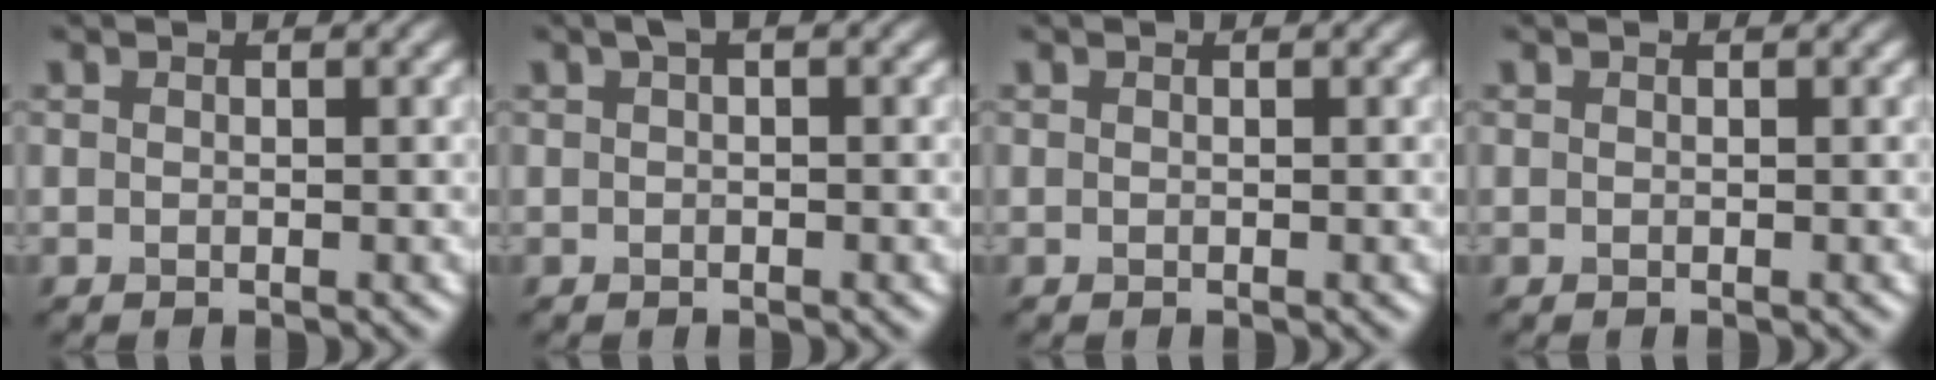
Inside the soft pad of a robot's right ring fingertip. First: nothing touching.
{"total": 0.8, "force": [0.3, 0.2, 0.7], "torque": [-0.012, 0.007, 0.006]}
{"total": 0.0}
{"total": 0.0}